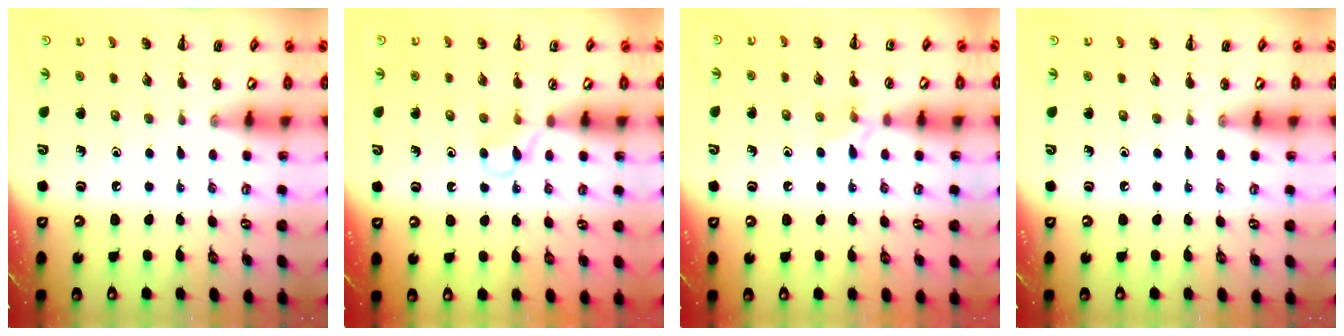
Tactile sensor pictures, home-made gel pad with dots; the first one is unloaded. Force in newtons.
{"total": 3.4, "press": 3.2, "slide": 1.1}
{"total": 7.0, "press": 6.6, "slide": 2.2}
{"total": 0.0}